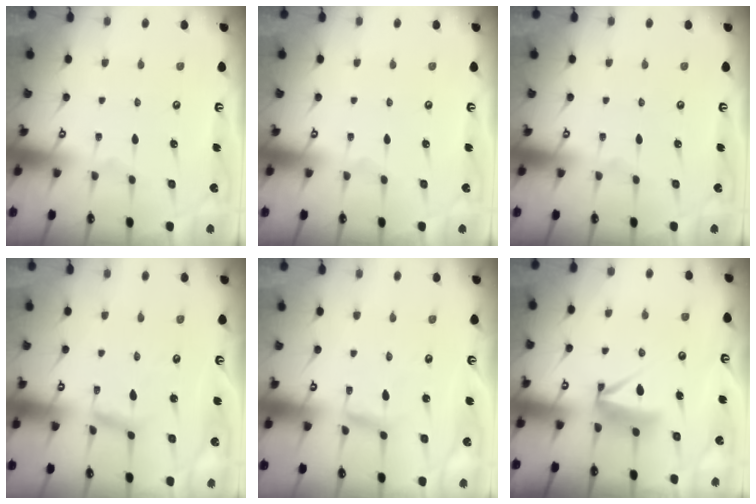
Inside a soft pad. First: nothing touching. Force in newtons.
{"total": 0.0}
{"total": 0.0}
{"total": 5.5, "press": 5.5, "slide": 0.3}
{"total": 2.8, "press": 2.8, "slide": 0.2}
{"total": 9.3, "press": 9.3, "slide": 0.9}